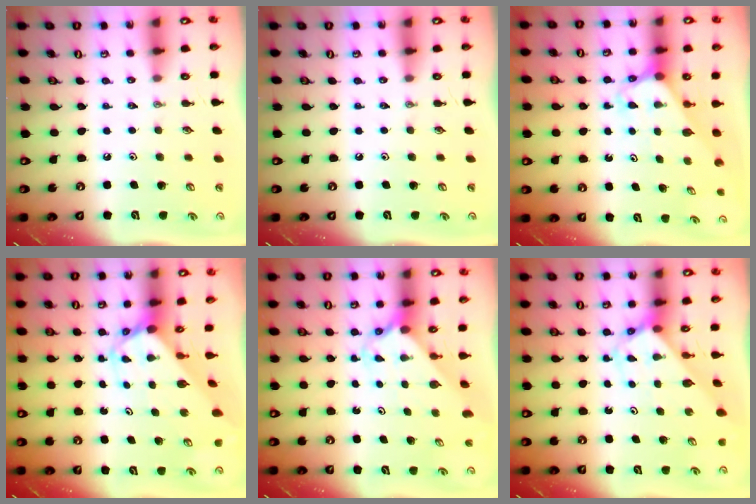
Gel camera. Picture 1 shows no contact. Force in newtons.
{"total": 0.0}
{"total": 2.6, "press": 2.6, "slide": 0.2}
{"total": 4.7, "press": 4.6, "slide": 0.4}
{"total": 2.3, "press": 2.3, "slide": 0.2}
{"total": 2.9, "press": 2.9, "slide": 0.2}